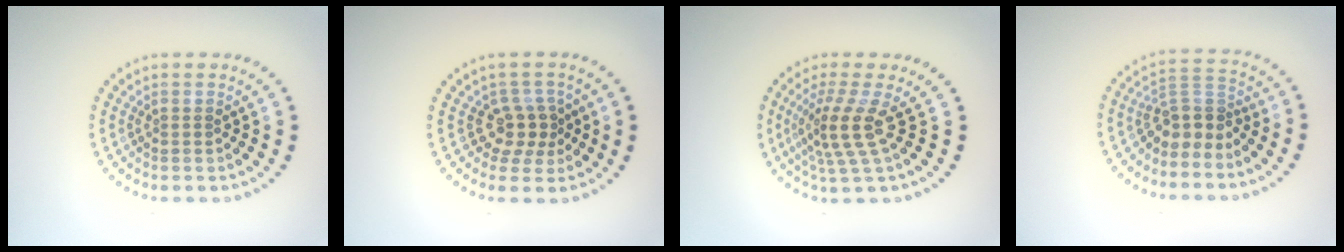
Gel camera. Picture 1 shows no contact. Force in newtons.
{"total": 2.7, "press": 2.1, "slide": 1.7}
{"total": 3.8, "press": 2.9, "slide": 2.6}
{"total": 3.2, "press": 2.5, "slide": 2.0}